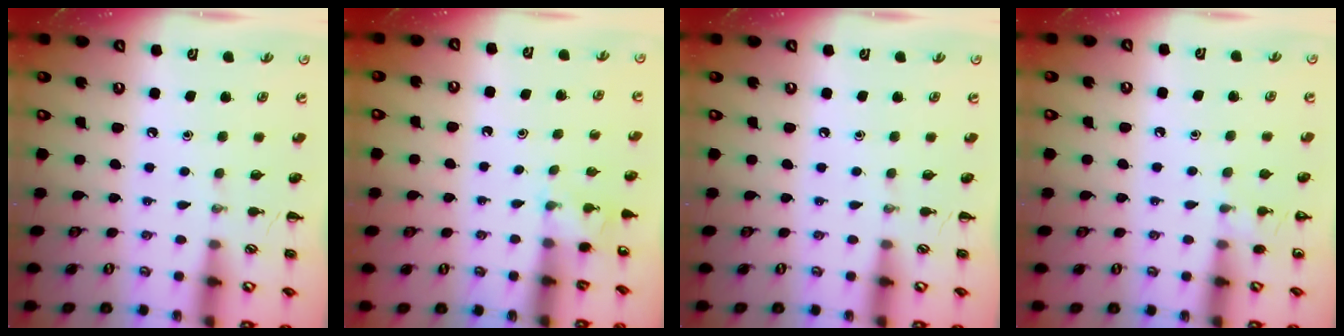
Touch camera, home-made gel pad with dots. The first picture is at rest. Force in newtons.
{"total": 2.2, "press": 2.2, "slide": 0.6}
{"total": 0.0}
{"total": 3.4, "press": 3.2, "slide": 1.0}